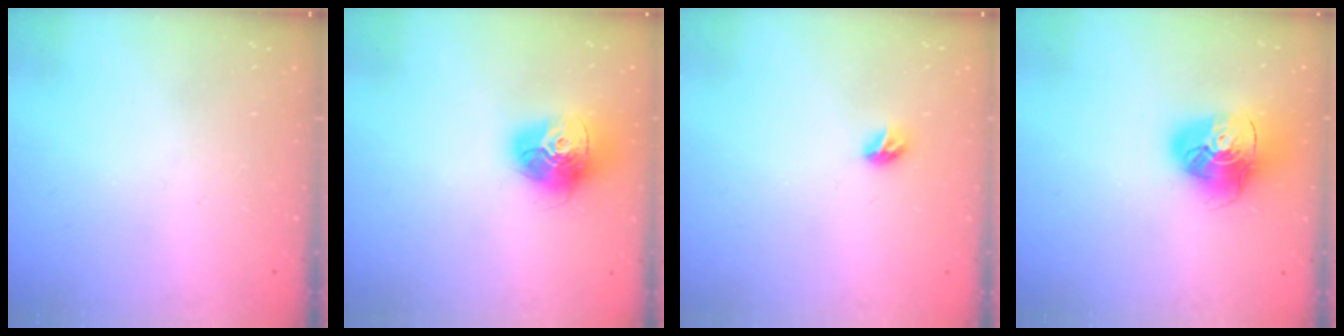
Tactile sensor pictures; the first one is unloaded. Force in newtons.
{"total": 15.2, "press": 15.2, "slide": 1.3}
{"total": 5.8, "press": 5.8, "slide": 0.7}
{"total": 14.4, "press": 14.3, "slide": 1.8}